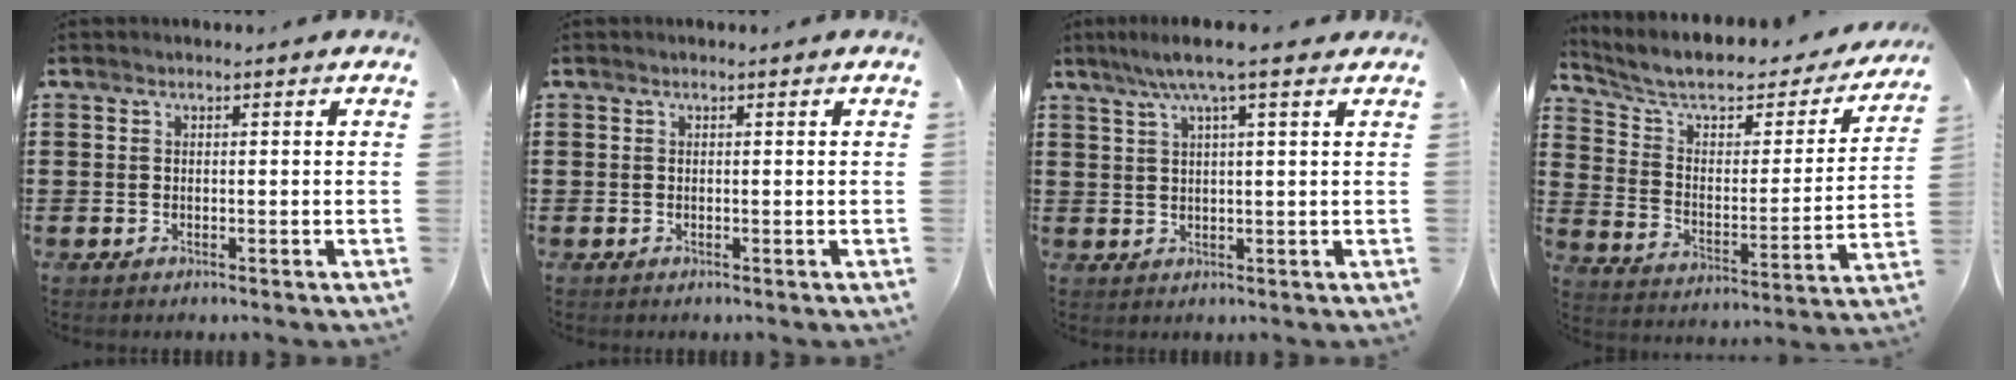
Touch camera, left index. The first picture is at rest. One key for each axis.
{"total": 0.0}
{"total": 5.8, "fx": 3.8, "fy": 0.4, "fz": 4.4, "tx": -0.095, "ty": 0.003, "tz": 0.066}
{"total": 7.6, "fx": 6.0, "fy": 2.7, "fz": 3.8, "tx": -0.093, "ty": -0.037, "tz": 0.099}